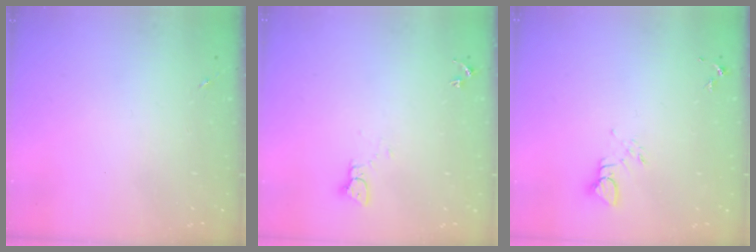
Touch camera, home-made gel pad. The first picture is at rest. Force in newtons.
{"total": 2.1, "press": 2.1, "slide": 0.2}
{"total": 3.8, "press": 3.7, "slide": 0.4}